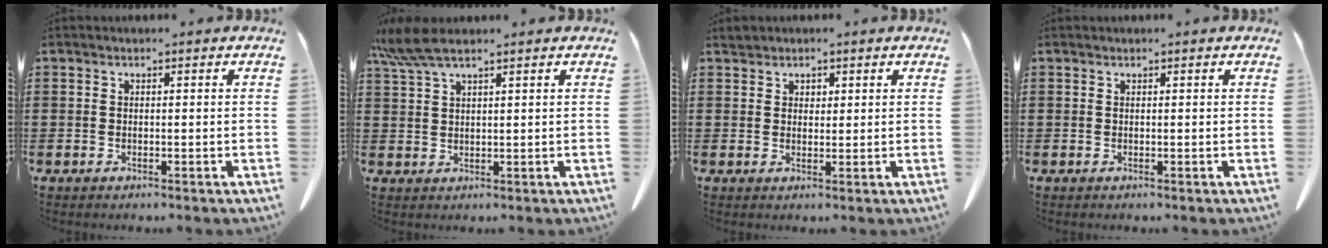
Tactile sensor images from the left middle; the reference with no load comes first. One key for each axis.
{"total": 5.5, "fx": 4.0, "fy": 0.8, "fz": 3.7, "tx": -0.086, "ty": -0.006, "tz": 0.072}
{"total": 1.9, "fx": 1.6, "fy": 1.1, "fz": 0.1, "tx": 0.000, "ty": 0.002, "tz": 0.030}
{"total": 0.0}